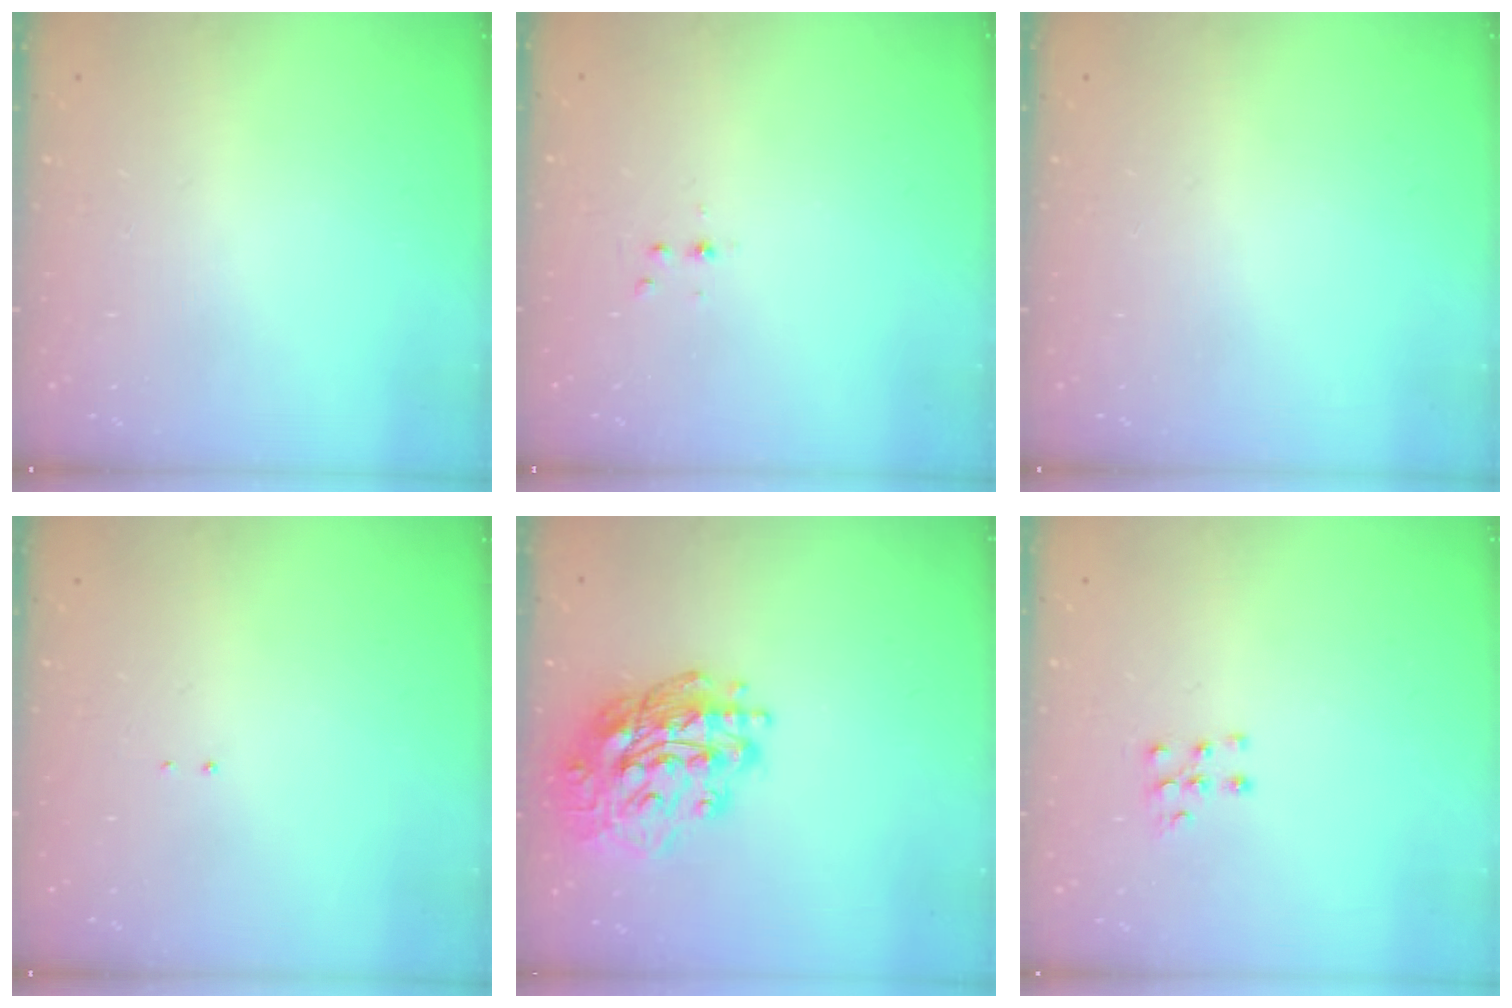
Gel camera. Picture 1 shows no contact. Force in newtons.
{"total": 3.0, "press": 2.6, "slide": 1.5}
{"total": 0.0}
{"total": 1.3, "press": 1.2, "slide": 0.6}
{"total": 18.0, "press": 17.9, "slide": 1.8}
{"total": 6.1, "press": 6.0, "slide": 0.5}